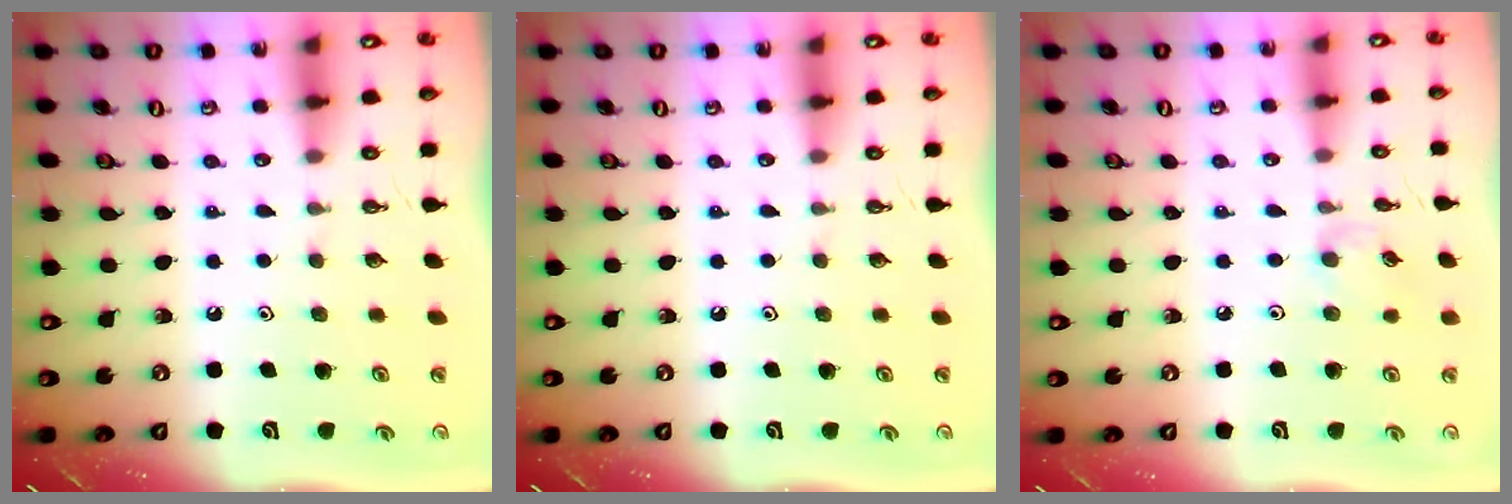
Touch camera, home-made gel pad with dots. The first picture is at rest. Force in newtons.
{"total": 0.0}
{"total": 6.5, "press": 6.4, "slide": 0.6}